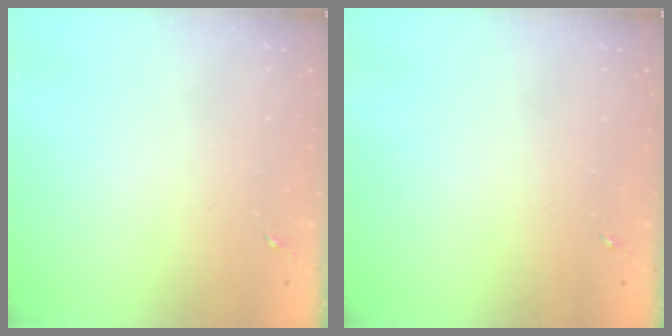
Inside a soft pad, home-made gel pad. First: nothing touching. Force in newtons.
{"total": 0.0}